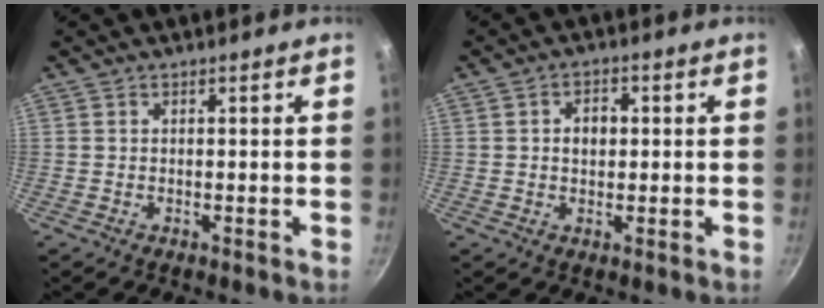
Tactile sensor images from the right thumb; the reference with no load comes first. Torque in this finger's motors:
{"motor_torque": [-0.10, 0.02, 0.30, -0.31, 0.06]}